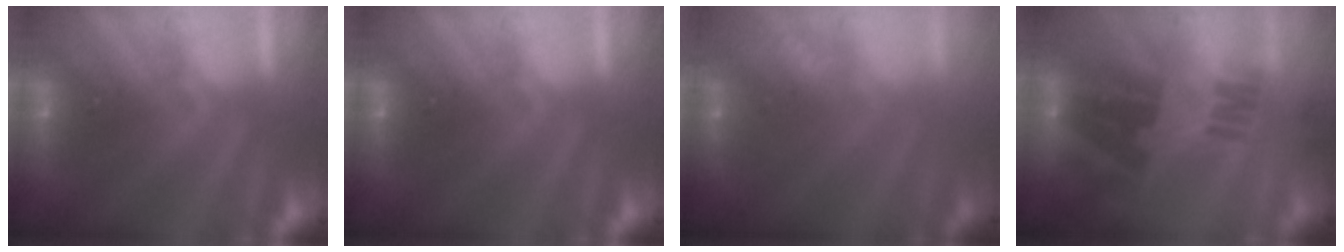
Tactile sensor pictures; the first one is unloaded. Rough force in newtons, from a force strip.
{"total": 0.0}
{"total": 2.5}
{"total": 2.2}